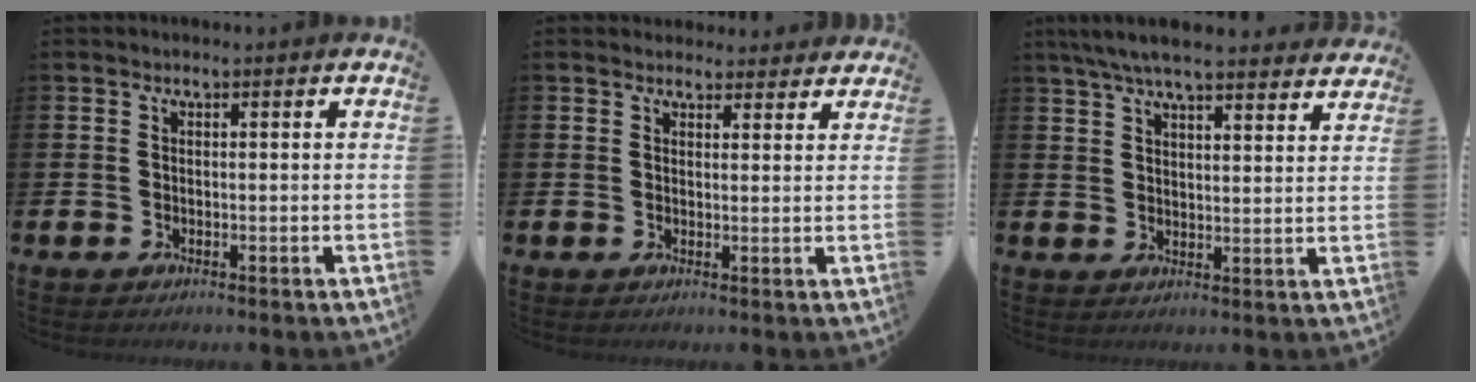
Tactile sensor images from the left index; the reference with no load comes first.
{"total": 2.6, "force": [2.4, 1.0, -0.2], "torque": [0.017, -0.016, 0.042]}
{"total": 6.7, "force": [6.2, 0.9, 2.3], "torque": [-0.060, -0.025, 0.113]}